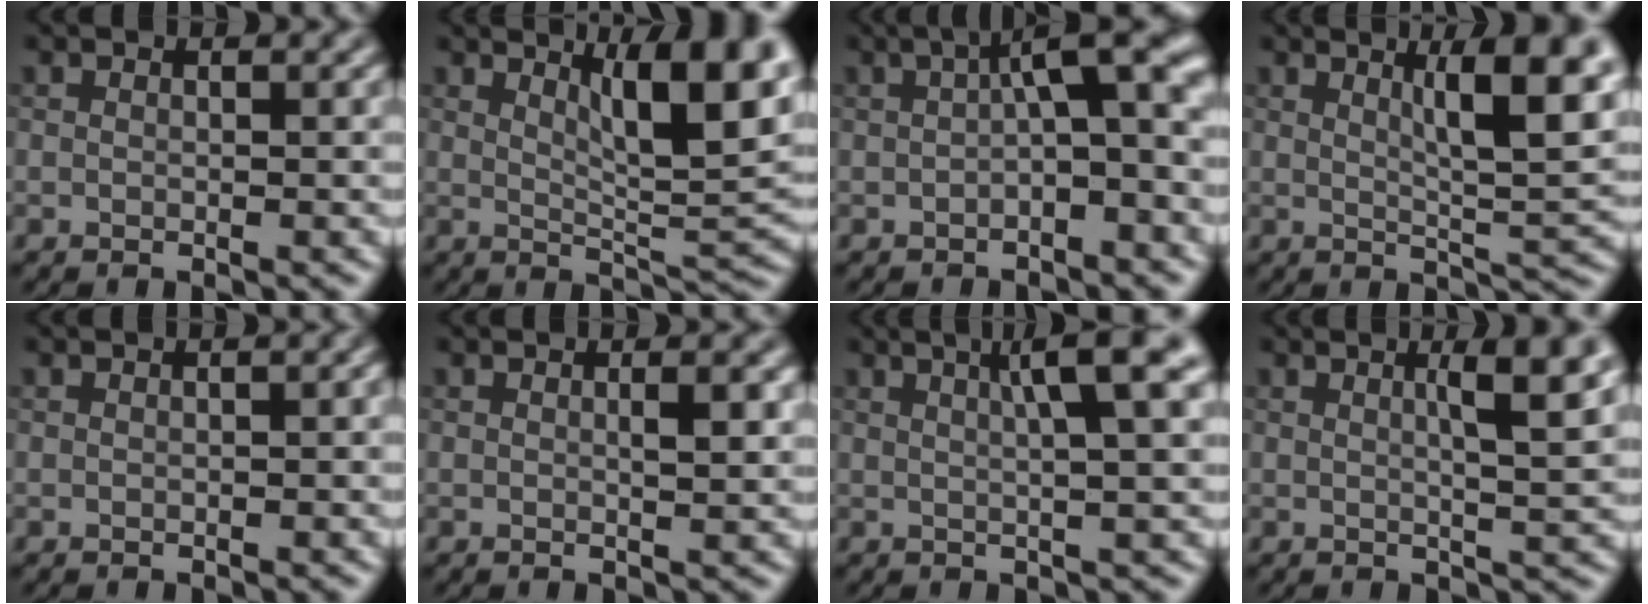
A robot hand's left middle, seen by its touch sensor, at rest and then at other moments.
{"total": 8.6, "force": [3.9, 2.1, 7.4], "torque": [-0.100, 0.000, 0.066]}
{"total": 5.9, "force": [0.4, 1.4, 5.7], "torque": [-0.072, 0.019, -0.004]}
{"total": 8.1, "force": [3.0, 1.9, 7.3], "torque": [-0.088, 0.002, 0.050]}
{"total": 0.8, "force": [-0.1, 0.2, 0.7], "torque": [-0.009, 0.003, 0.000]}
{"total": 1.5, "force": [0.3, 0.2, 1.4], "torque": [-0.022, 0.001, 0.003]}
{"total": 5.4, "force": [1.9, 0.8, 5.0], "torque": [-0.064, 0.015, 0.027]}
{"total": 4.9, "force": [1.5, 1.1, 4.5], "torque": [-0.053, 0.007, 0.020]}